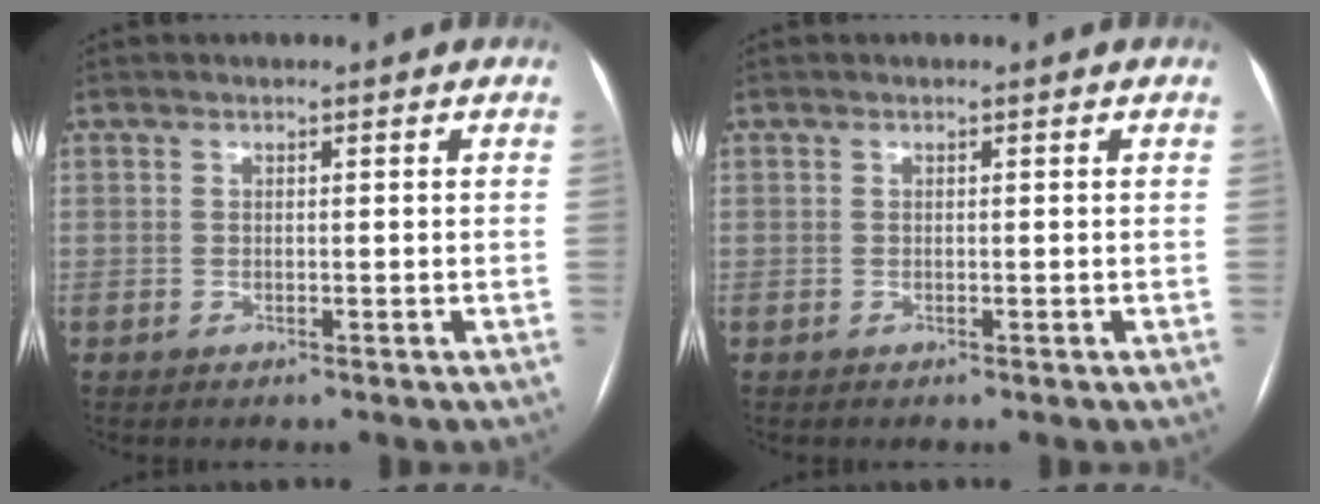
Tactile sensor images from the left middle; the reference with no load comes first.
{"total": 0.0}